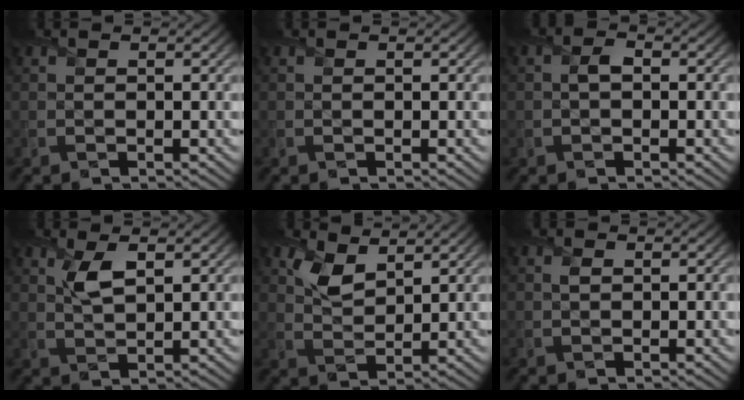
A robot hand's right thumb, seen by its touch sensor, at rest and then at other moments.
{"total": 0.0}
{"total": 1.4, "force": [-0.2, 0.9, 1.0], "torque": [-0.021, 0.005, -0.006]}
{"total": 3.7, "force": [1.8, 1.4, 2.9], "torque": [-0.065, 0.003, 0.035]}
{"total": 4.4, "force": [2.9, 2.1, 2.6], "torque": [-0.065, -0.003, 0.057]}
{"total": 0.7, "force": [0.2, 0.5, 0.5], "torque": [-0.012, 0.000, 0.002]}